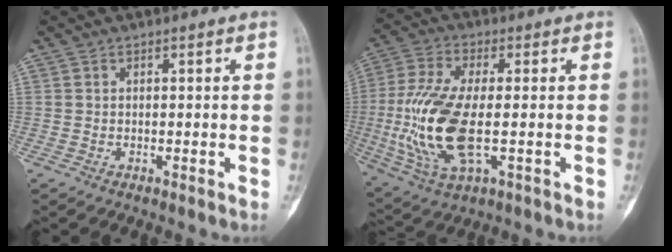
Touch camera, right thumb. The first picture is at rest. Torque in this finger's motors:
{"motor_torque": [2.29, 1.69, 1.32, -1.45, 0.49]}